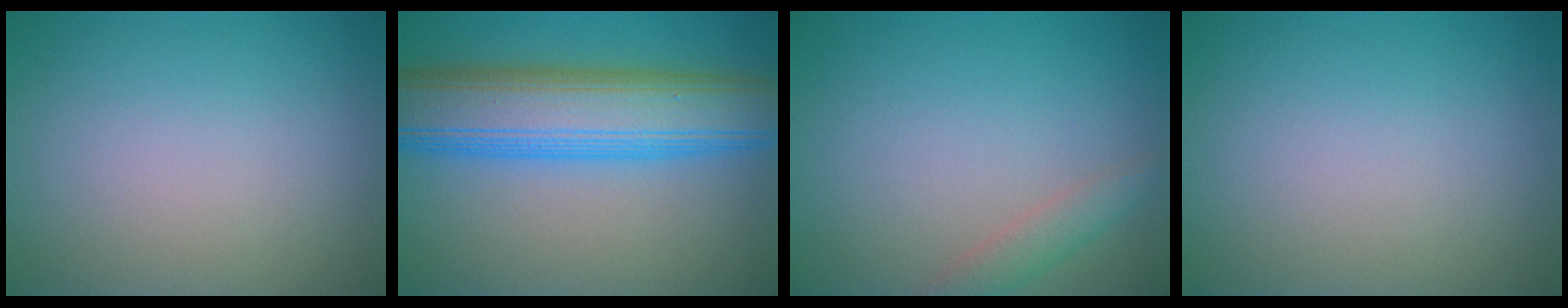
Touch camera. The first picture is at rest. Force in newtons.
{"total": 10.3, "press": 10.3, "slide": 0.2}
{"total": 1.9, "press": 1.9, "slide": 0.1}
{"total": 0.0}